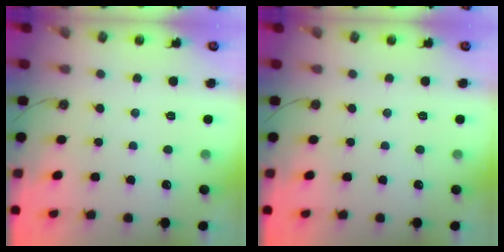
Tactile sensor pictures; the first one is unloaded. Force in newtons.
{"total": 0.0}